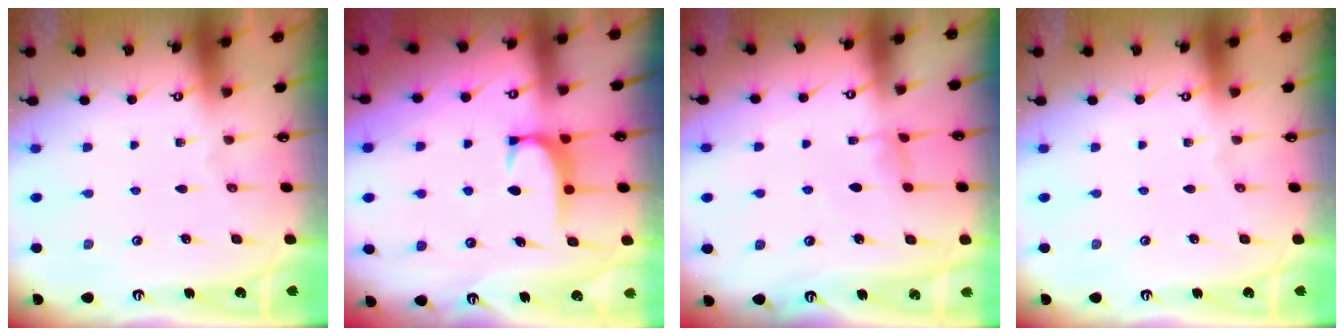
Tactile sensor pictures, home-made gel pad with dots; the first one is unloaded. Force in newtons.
{"total": 1.7, "press": 1.6, "slide": 0.5}
{"total": 1.5, "press": 1.5, "slide": 0.4}
{"total": 0.0}